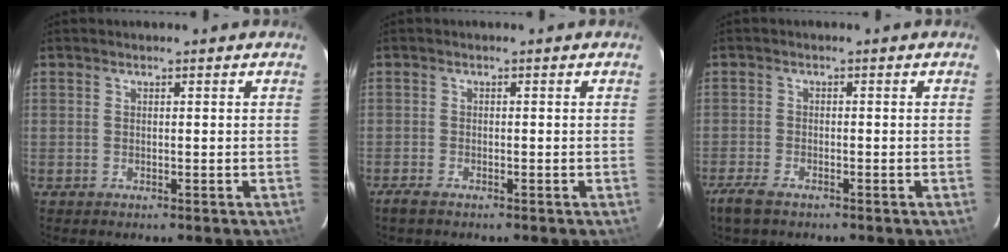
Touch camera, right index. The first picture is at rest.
{"total": 2.1, "force": [-1.7, 0.7, 0.9], "torque": [-0.026, -0.005, -0.034]}
{"total": 4.5, "force": [-3.4, 1.7, 2.4], "torque": [-0.070, -0.011, -0.070]}